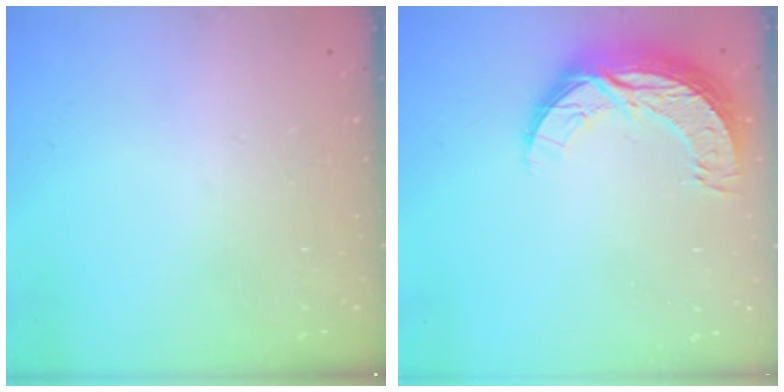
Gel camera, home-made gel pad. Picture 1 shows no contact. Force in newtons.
{"total": 10.7, "press": 10.7, "slide": 0.7}